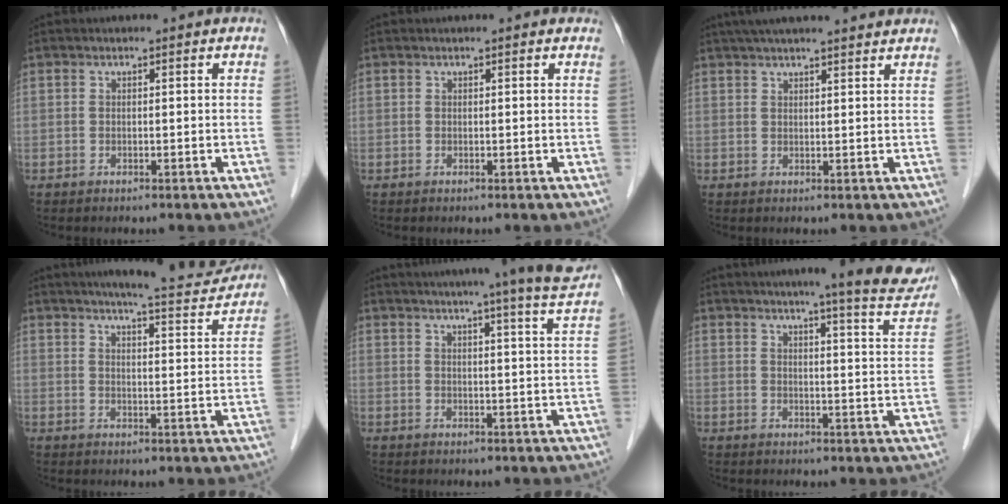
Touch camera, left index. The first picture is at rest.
{"total": 1.1, "force": [0.9, 0.3, 0.5], "torque": [-0.012, 0.007, 0.007]}
{"total": 14.2, "force": [12.5, 1.6, 6.5], "torque": [-0.101, 0.043, 0.168]}
{"total": 12.8, "force": [11.8, 0.9, 5.0], "torque": [-0.064, -0.012, 0.142]}
{"total": 15.5, "force": [13.7, -1.9, 7.2], "torque": [-0.110, -0.044, 0.153]}
{"total": 13.8, "force": [11.9, 0.1, 6.9], "torque": [-0.085, -0.035, 0.129]}